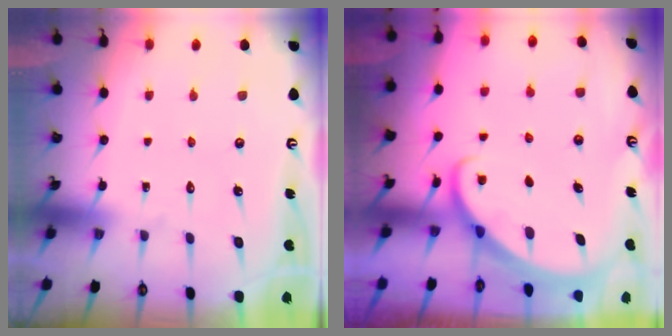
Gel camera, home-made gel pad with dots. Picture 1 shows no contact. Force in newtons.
{"total": 1.4, "press": 1.4, "slide": 0.0}